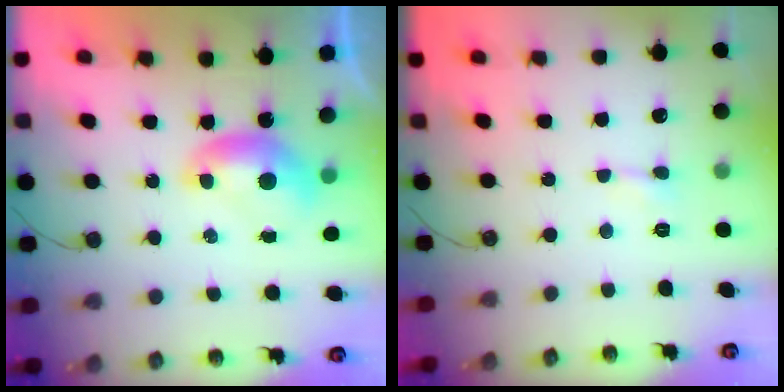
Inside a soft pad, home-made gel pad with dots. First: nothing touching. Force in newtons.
{"total": 0.8, "press": 0.8, "slide": 0.3}